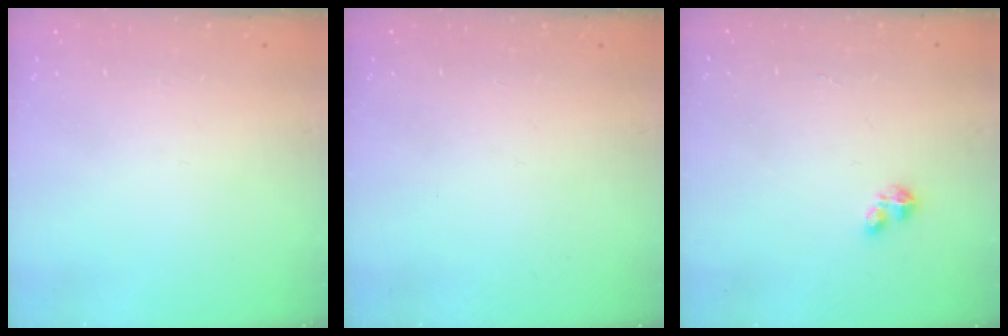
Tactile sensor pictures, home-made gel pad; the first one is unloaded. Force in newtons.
{"total": 0.0}
{"total": 2.9, "press": 2.9, "slide": 0.5}